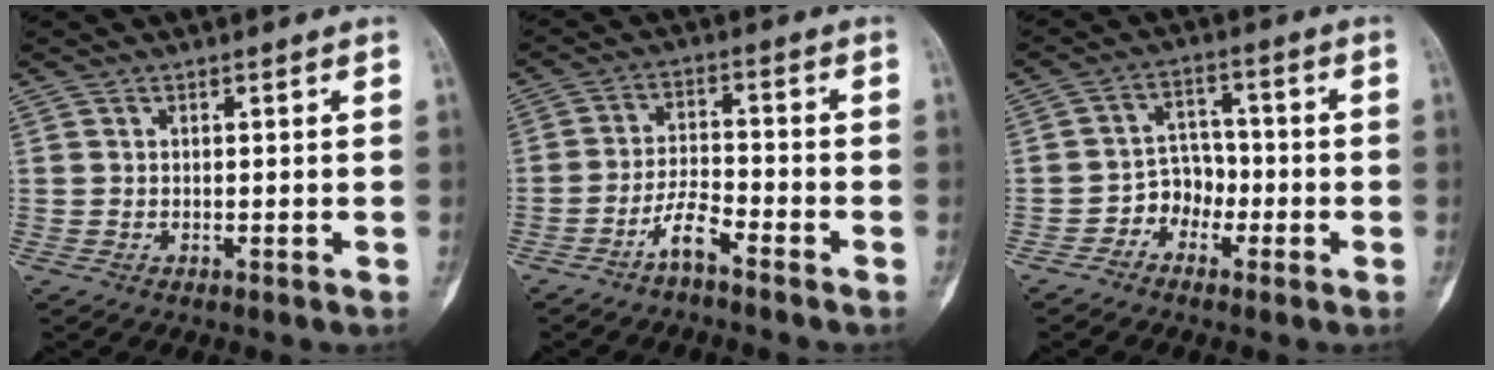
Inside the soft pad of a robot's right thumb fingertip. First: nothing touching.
{"total": 5.0, "force": [-3.7, 1.1, 3.2], "torque": [-0.062, 0.031, -0.073]}
{"total": 5.2, "force": [-2.6, 4.2, 1.7], "torque": [0.005, 0.028, -0.056]}